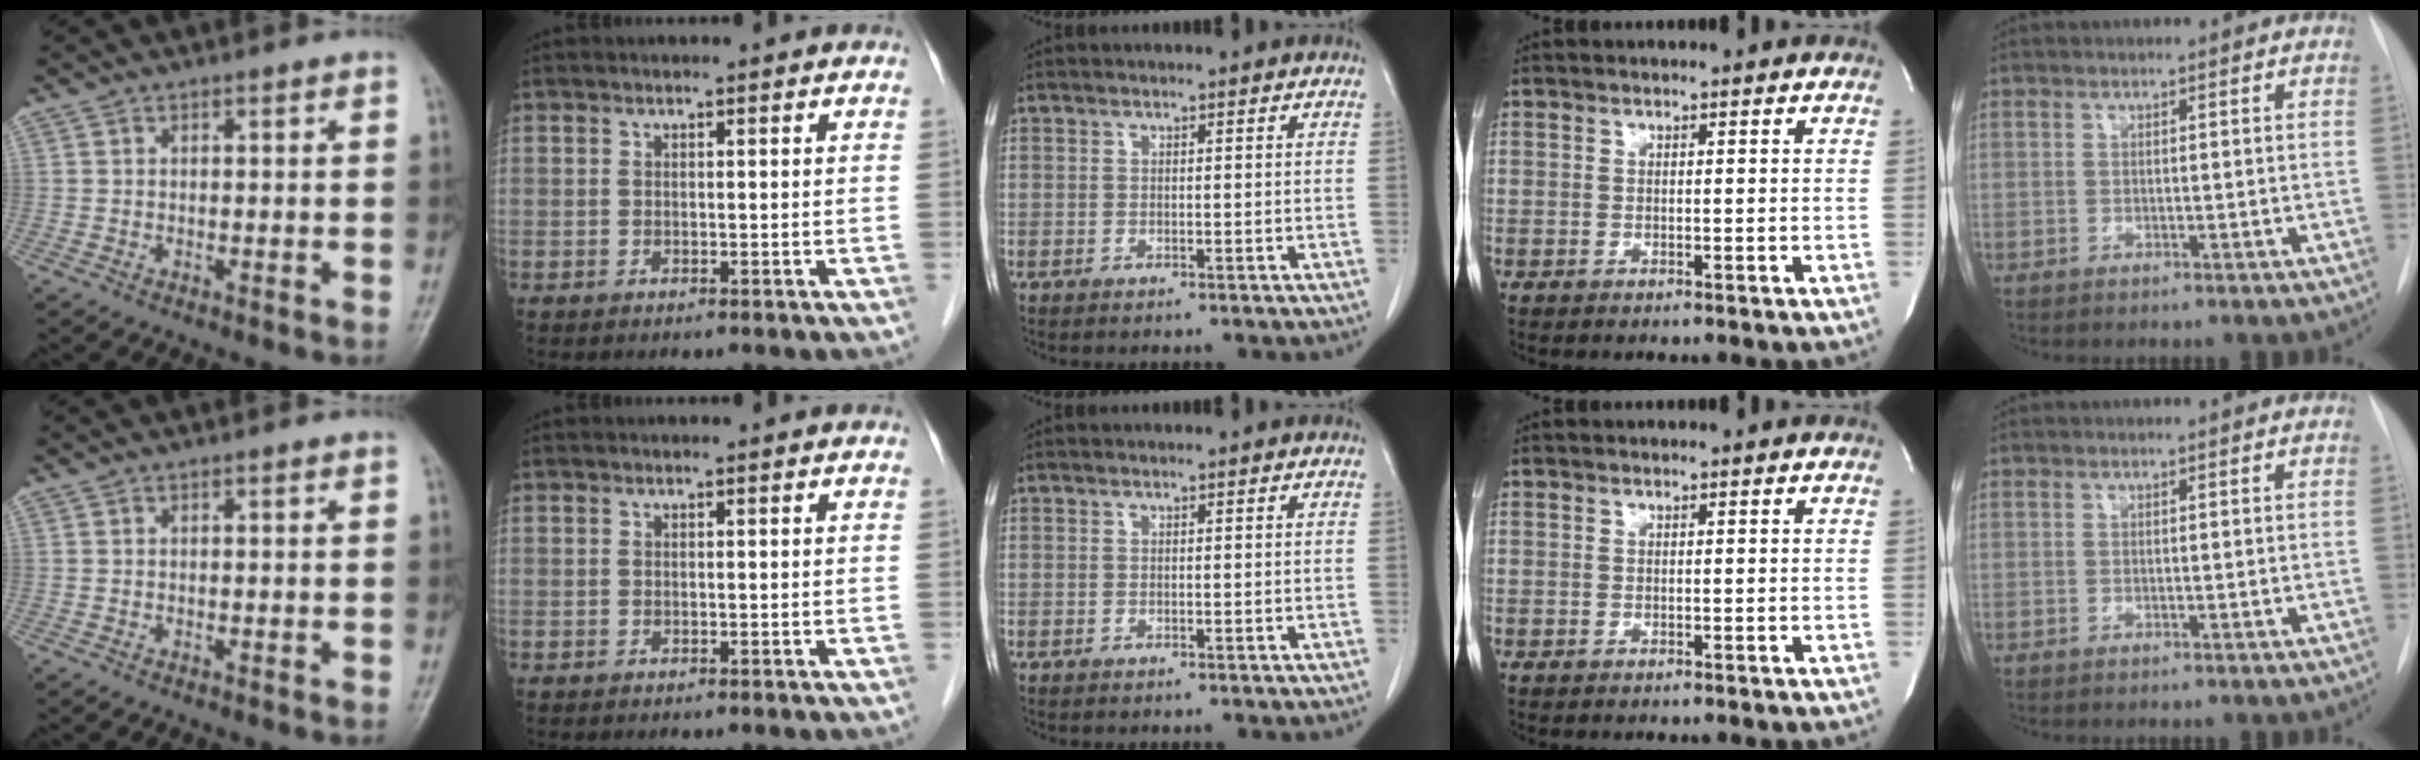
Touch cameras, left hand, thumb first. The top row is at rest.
{}